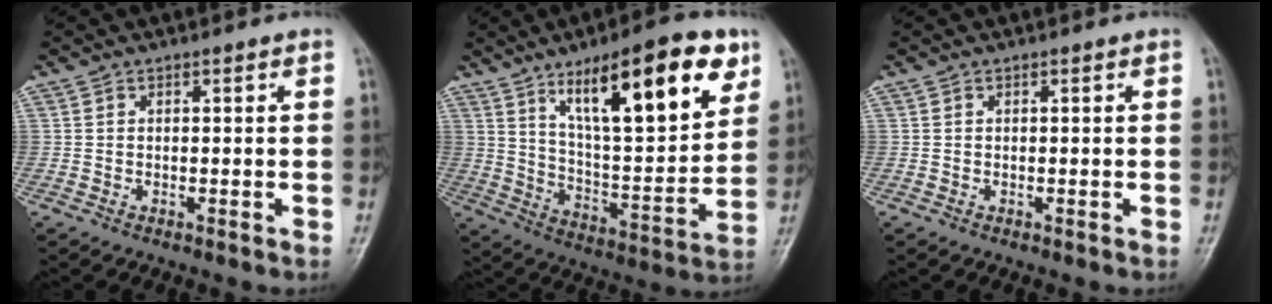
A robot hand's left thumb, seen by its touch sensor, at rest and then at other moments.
{"total": 23.0, "force": [12.0, 7.1, 18.3], "torque": [-0.241, -0.041, 0.198]}
{"total": 0.0}